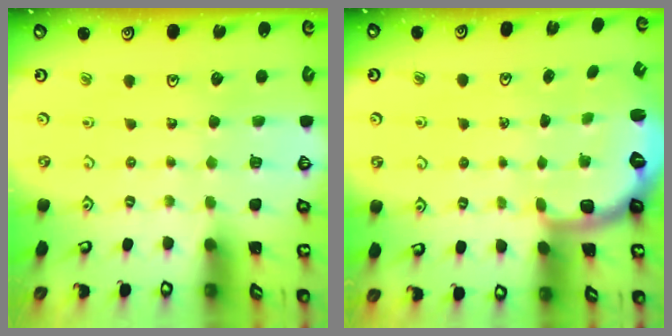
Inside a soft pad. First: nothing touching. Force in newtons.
{"total": 2.6, "press": 1.6, "slide": 2.1}